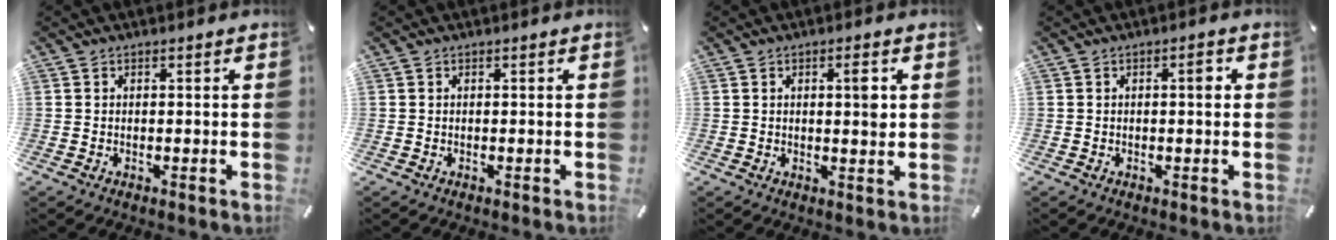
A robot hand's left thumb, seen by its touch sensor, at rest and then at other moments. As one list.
[{"total": 0.0}, {"total": 3.9, "force": [0.9, 1.2, 3.6], "torque": [-0.048, -0.005, 0.008]}, {"total": 2.3, "force": [0.3, 0.8, 2.1], "torque": [-0.026, 0.002, -0.002]}]